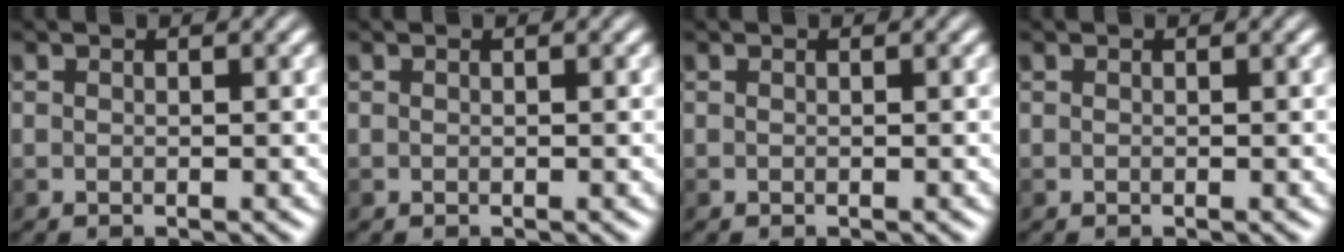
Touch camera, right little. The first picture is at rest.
{"total": 0.0}
{"total": 0.0}
{"total": 0.0}